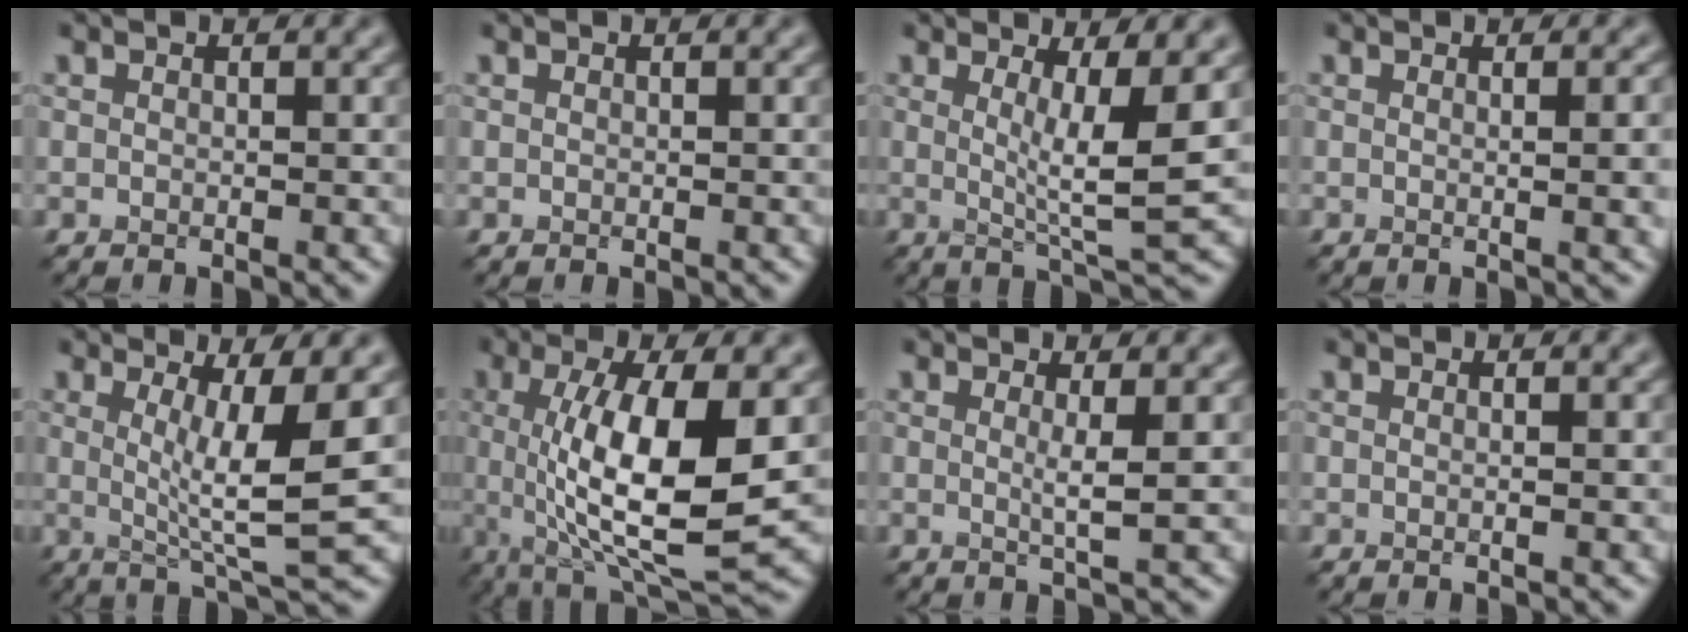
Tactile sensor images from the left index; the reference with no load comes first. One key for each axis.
{"total": 0.0}
{"total": 5.5, "fx": 0.8, "fy": 0.8, "fz": 5.4, "tx": -0.083, "ty": -0.012, "tz": 0.014}
{"total": 4.7, "fx": 0.2, "fy": 1.9, "fz": 4.3, "tx": -0.023, "ty": 0.013, "tz": -0.002}
{"total": 6.6, "fx": 0.7, "fy": 1.1, "fz": 6.5, "tx": -0.102, "ty": -0.012, "tz": 0.015}
{"total": 10.4, "fx": 0.1, "fy": 3.1, "fz": 9.9, "tx": -0.165, "ty": -0.012, "tz": 0.007}
{"total": 1.8, "fx": 0.3, "fy": 0.2, "fz": 1.8, "tx": -0.032, "ty": -0.005, "tz": 0.000}
{"total": 1.0, "fx": 0.0, "fy": 0.4, "fz": 0.9, "tx": -0.008, "ty": -0.003, "tz": -0.008}